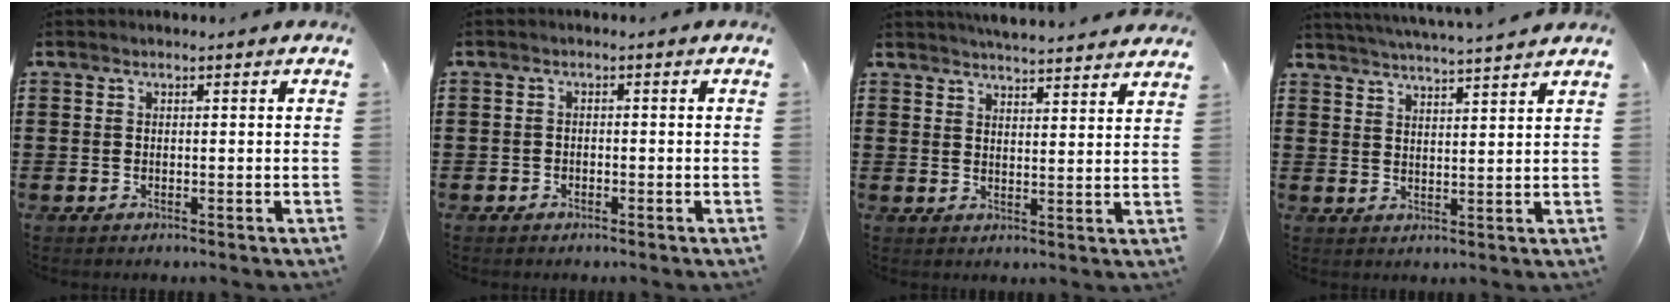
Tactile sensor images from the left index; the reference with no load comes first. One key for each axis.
{"total": 1.1, "fx": -1.0, "fy": 0.5, "fz": -0.1, "tx": -0.002, "ty": 0.004, "tz": -0.023}
{"total": 4.1, "fx": 4.1, "fy": -0.4, "fz": 0.4, "tx": -0.012, "ty": -0.025, "tz": 0.071}
{"total": 3.7, "fx": 3.5, "fy": -0.8, "fz": 0.3, "tx": -0.021, "ty": -0.022, "tz": 0.061}